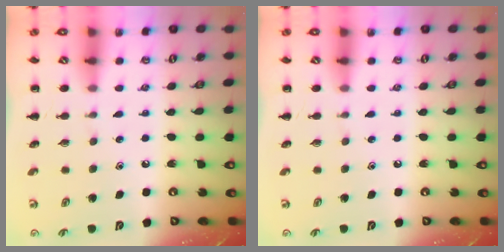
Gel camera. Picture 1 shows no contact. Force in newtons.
{"total": 0.0}